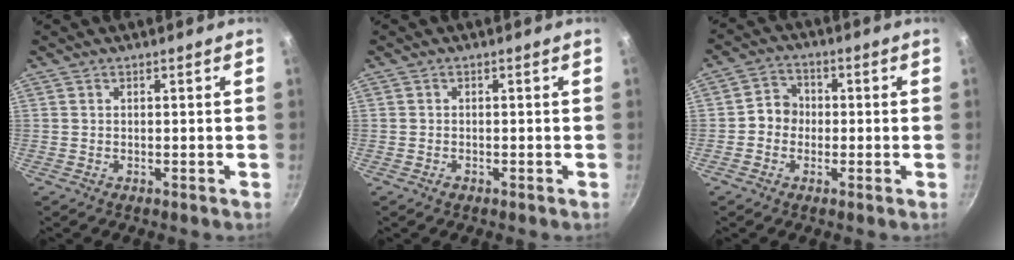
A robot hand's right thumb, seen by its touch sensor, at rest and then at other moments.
{"total": 0.9, "force": [-0.6, 0.5, 0.3], "torque": [-0.006, 0.001, -0.012]}
{"total": 5.0, "force": [-0.6, 4.5, 2.0], "torque": [-0.002, 0.015, -0.023]}